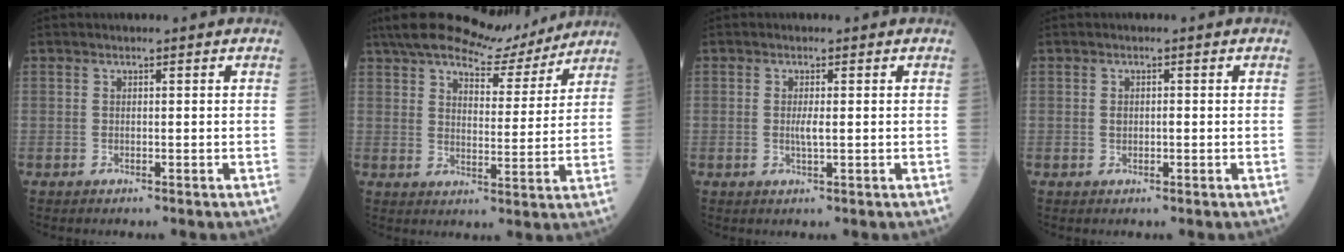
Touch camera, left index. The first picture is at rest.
{"total": 13.3, "force": [11.8, 3.1, 5.4], "torque": [-0.084, 0.007, 0.171]}
{"total": 1.8, "force": [0.1, 0.2, 1.7], "torque": [-0.039, -0.002, 0.002]}
{"total": 1.2, "force": [0.1, 0.7, 0.9], "torque": [-0.019, 0.003, 0.002]}